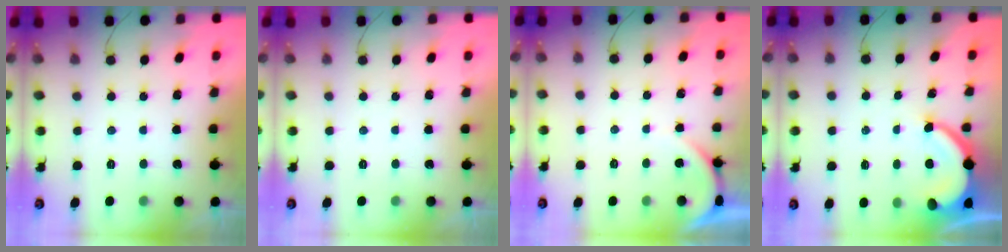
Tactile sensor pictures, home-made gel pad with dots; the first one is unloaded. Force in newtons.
{"total": 0.0}
{"total": 1.6, "press": 1.6, "slide": 0.1}
{"total": 6.4, "press": 6.3, "slide": 0.6}